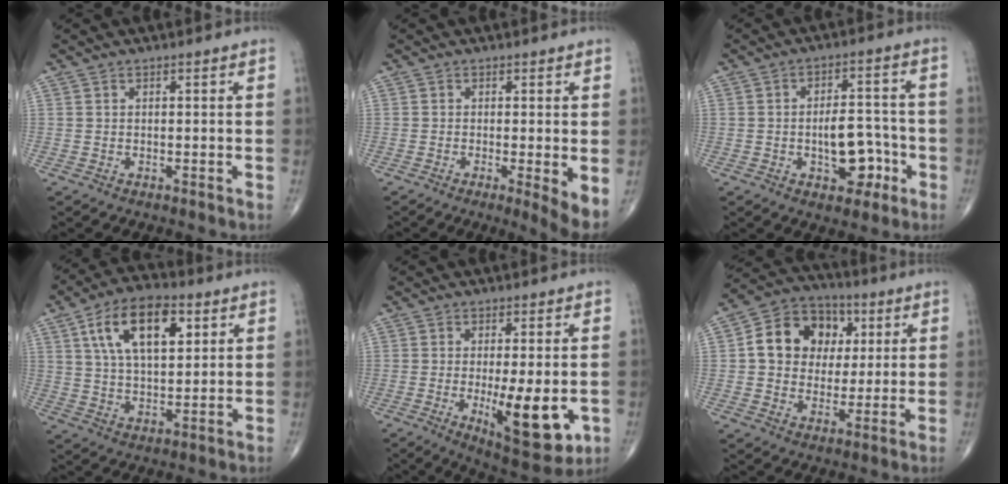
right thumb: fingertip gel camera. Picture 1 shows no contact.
{"total": 4.4, "force": [-0.8, 0.5, 4.3], "torque": [-0.072, -0.016, -0.017]}
{"total": 9.4, "force": [-2.8, 5.3, 7.2], "torque": [-0.077, 0.033, -0.036]}
{"total": 14.9, "force": [5.6, 7.5, 11.5], "torque": [-0.182, -0.006, 0.096]}
{"total": 13.4, "force": [-2.8, 4.5, 12.4], "torque": [-0.169, -0.024, -0.030]}
{"total": 14.2, "force": [2.9, 11.7, 7.6], "torque": [-0.089, 0.009, 0.044]}